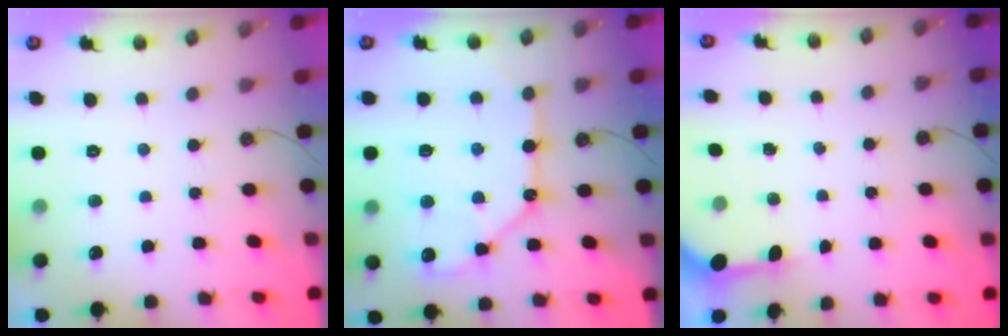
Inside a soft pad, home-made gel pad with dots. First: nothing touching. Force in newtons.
{"total": 12.4, "press": 12.3, "slide": 1.6}
{"total": 3.6, "press": 3.6, "slide": 0.4}